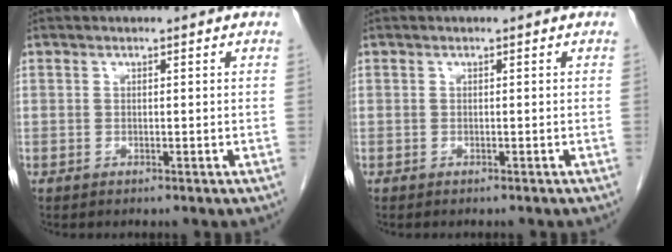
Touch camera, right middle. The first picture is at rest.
{"total": 1.2, "force": [-1.1, 0.3, 0.5], "torque": [-0.010, -0.002, -0.011]}